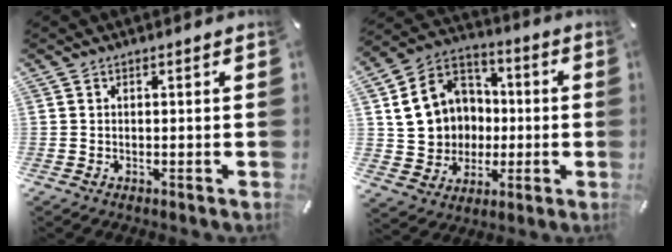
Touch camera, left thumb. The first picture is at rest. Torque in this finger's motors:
{"motor_torque": [1.08, 1.54, 1.16, -0.67, 0.45]}